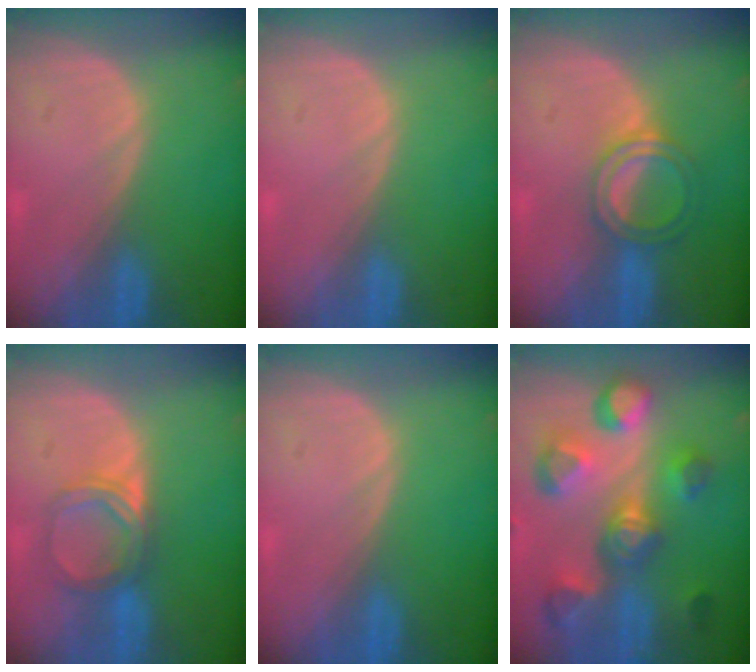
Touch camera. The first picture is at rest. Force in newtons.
{"total": 0.0}
{"total": 5.0, "press": 4.7, "slide": 1.7}
{"total": 4.9, "press": 4.6, "slide": 1.8}
{"total": 0.0}
{"total": 11.1, "press": 10.0, "slide": 4.8}